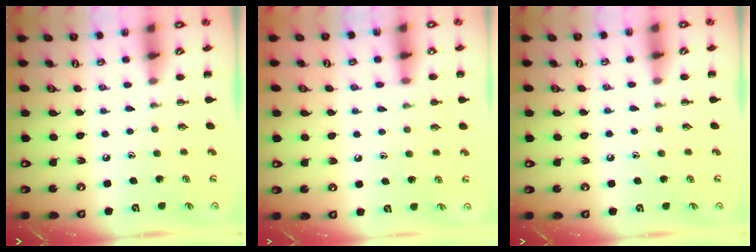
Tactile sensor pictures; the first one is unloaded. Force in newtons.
{"total": 5.7, "press": 5.5, "slide": 1.5}
{"total": 5.5, "press": 5.2, "slide": 1.8}